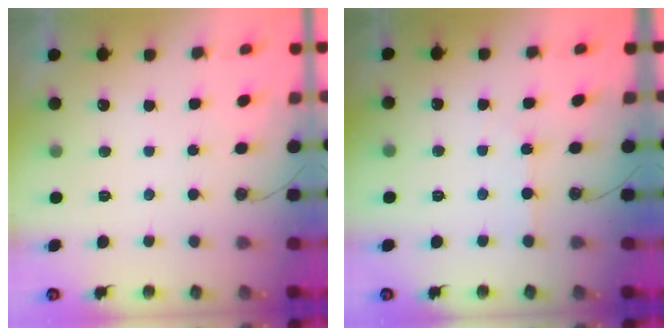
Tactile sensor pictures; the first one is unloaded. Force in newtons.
{"total": 2.1, "press": 2.1, "slide": 0.4}